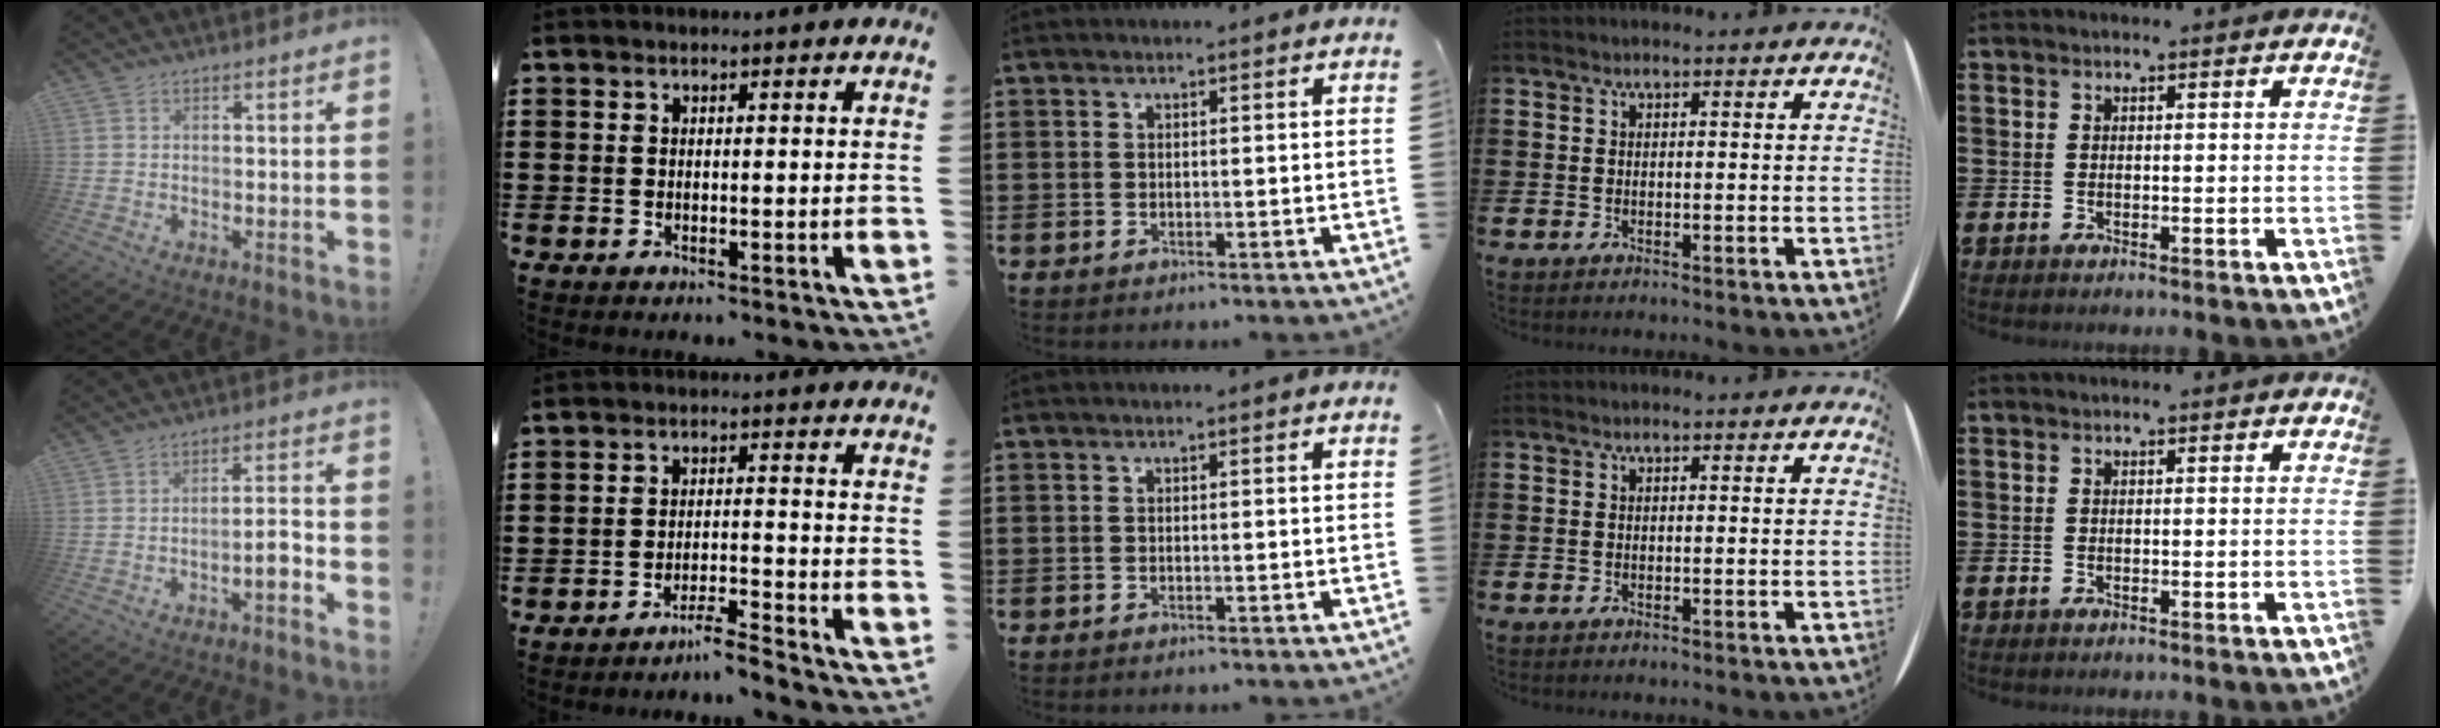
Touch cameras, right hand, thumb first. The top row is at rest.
{"thumb": {"total": 6.2, "force": [-3.3, 1.1, 5.1], "torque": [-0.076, 0.014, -0.055]}, "index": {"total": 3.8, "force": [-3.6, -0.5, 1.0], "torque": [-0.020, -0.003, -0.073]}}